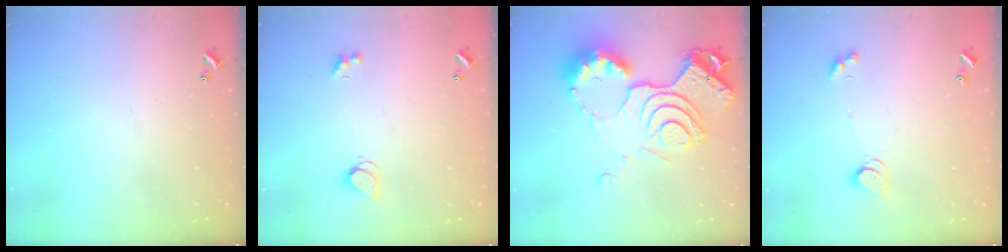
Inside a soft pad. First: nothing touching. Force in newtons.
{"total": 2.0, "press": 2.0, "slide": 0.5}
{"total": 21.0, "press": 20.9, "slide": 2.1}
{"total": 2.5, "press": 2.5, "slide": 0.4}